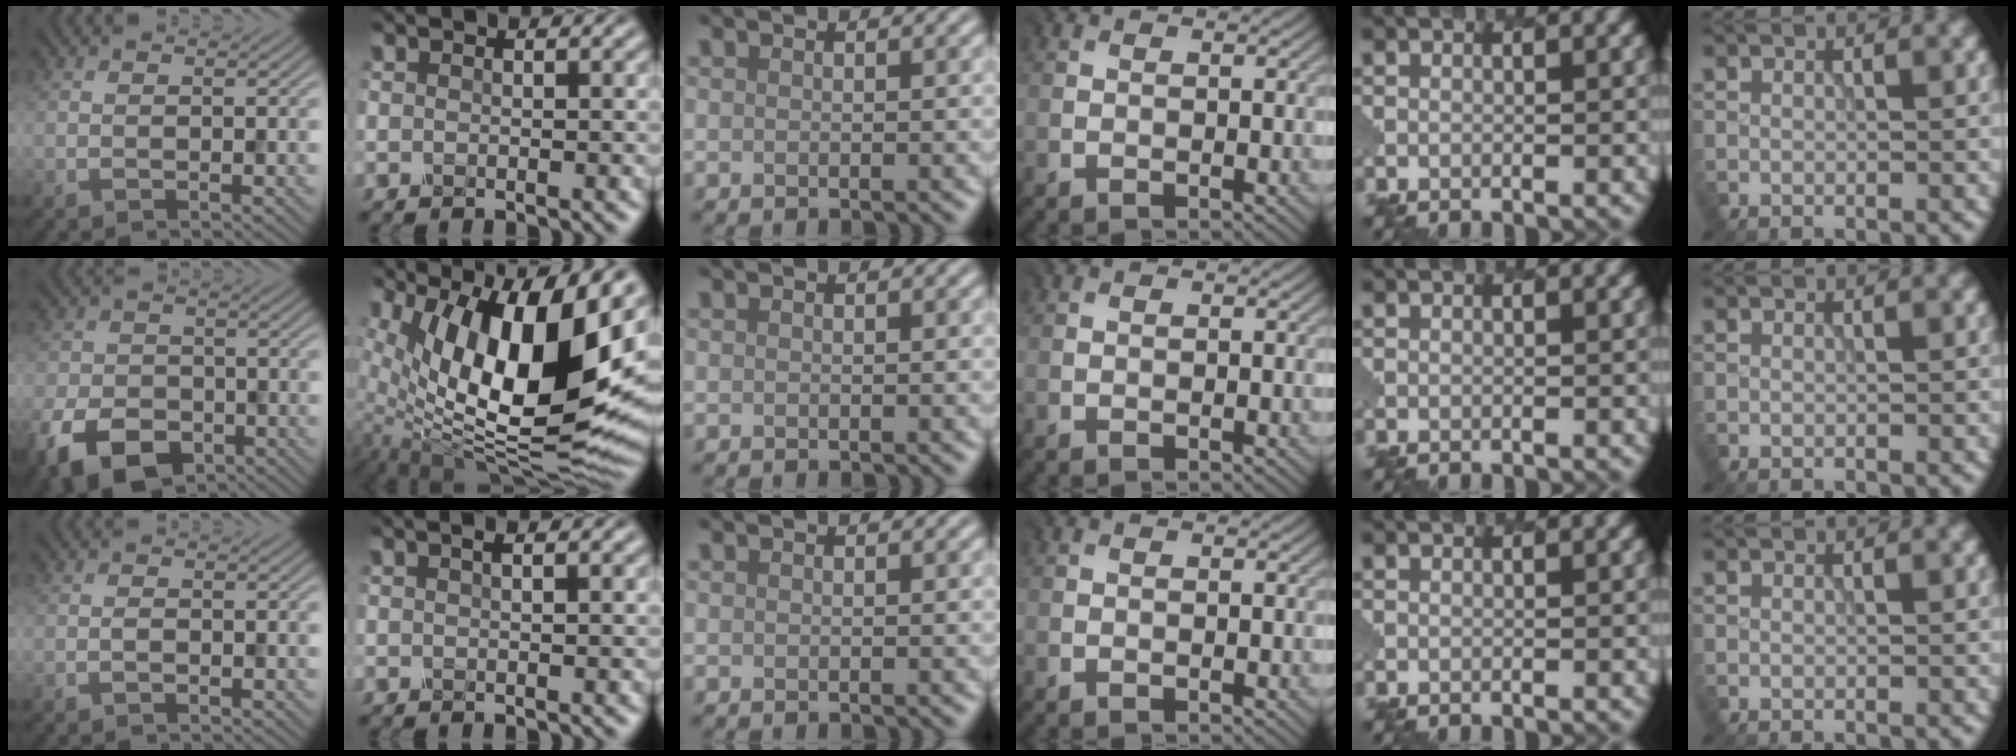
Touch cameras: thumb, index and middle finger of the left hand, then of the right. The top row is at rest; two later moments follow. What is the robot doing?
{"motion": "dispense", "object": "pipette"}